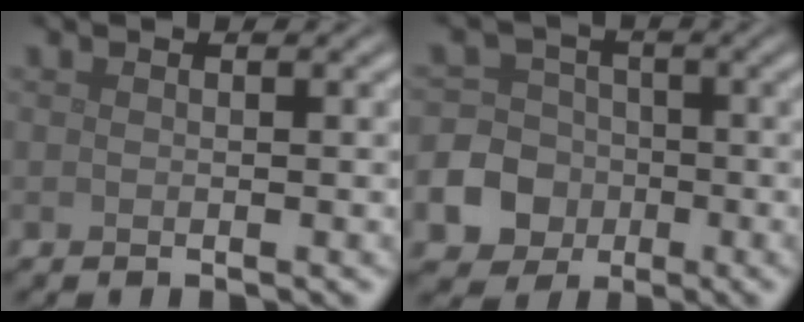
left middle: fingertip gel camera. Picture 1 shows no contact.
{"total": 12.3, "force": [-4.3, 11.2, 2.7], "torque": [-0.089, -0.031, -0.094]}